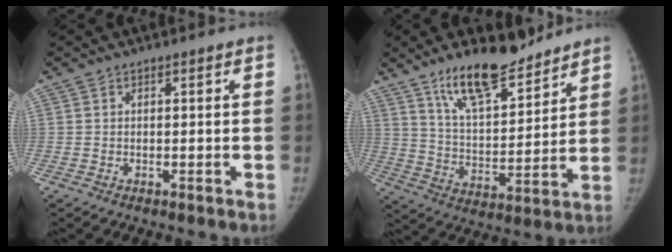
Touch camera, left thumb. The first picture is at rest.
{"total": 15.8, "force": [11.8, 5.3, 9.1], "torque": [-0.122, -0.072, 0.209]}